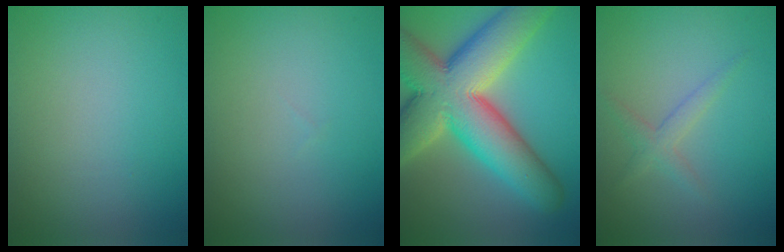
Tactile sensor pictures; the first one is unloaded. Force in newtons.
{"total": 0.0}
{"total": 14.4, "press": 14.3, "slide": 1.3}
{"total": 1.6, "press": 1.6, "slide": 0.1}